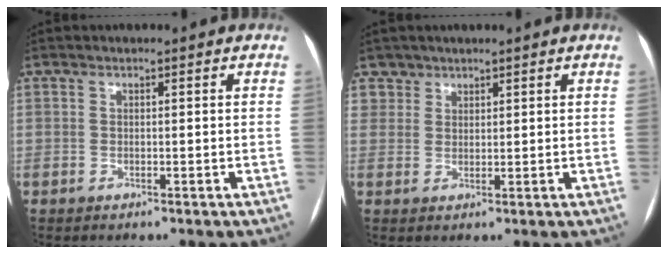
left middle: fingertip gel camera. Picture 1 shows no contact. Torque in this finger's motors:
{"motor_torque": [0.10, -0.12, -0.02, -0.03]}